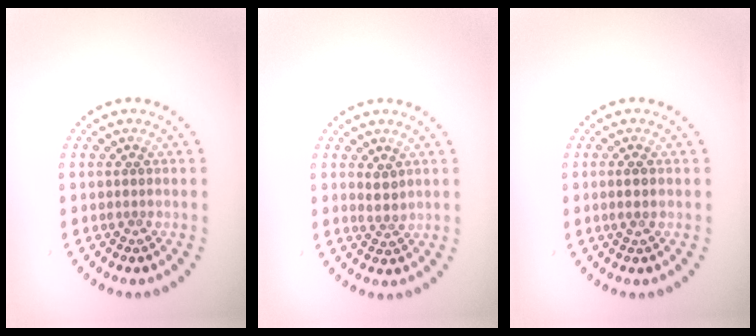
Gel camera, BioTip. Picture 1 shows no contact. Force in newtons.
{"total": 1.4, "press": 1.1, "slide": 0.9}
{"total": 1.3, "press": 1.2, "slide": 0.7}